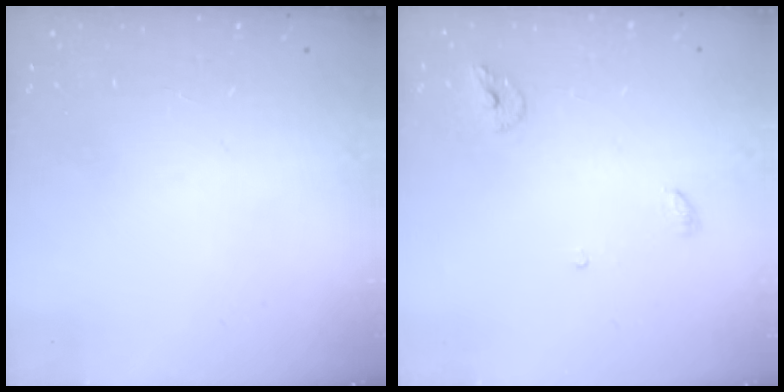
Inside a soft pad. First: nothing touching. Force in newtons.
{"total": 5.0, "press": 5.0, "slide": 0.4}